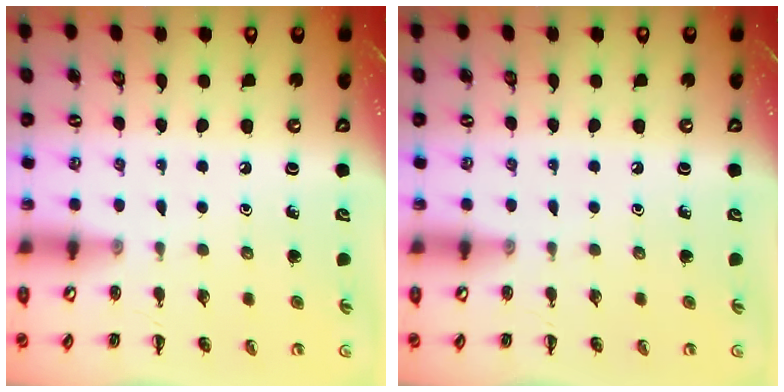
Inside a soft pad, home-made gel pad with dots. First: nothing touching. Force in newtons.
{"total": 0.0}